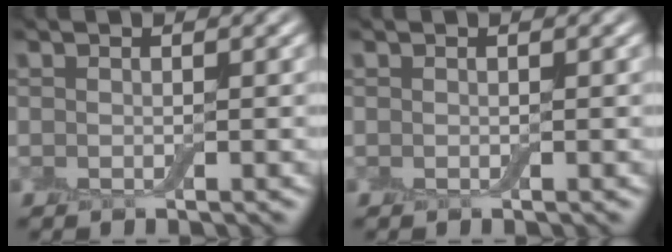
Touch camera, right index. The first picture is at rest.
{"total": 0.0}